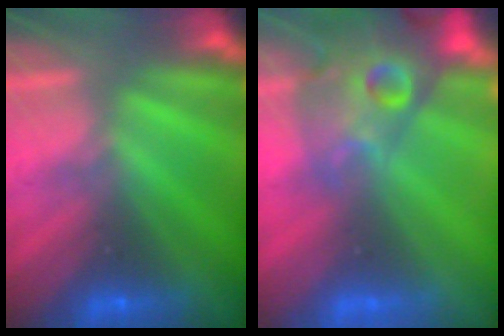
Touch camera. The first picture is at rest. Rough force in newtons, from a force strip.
{"total": 7.8}